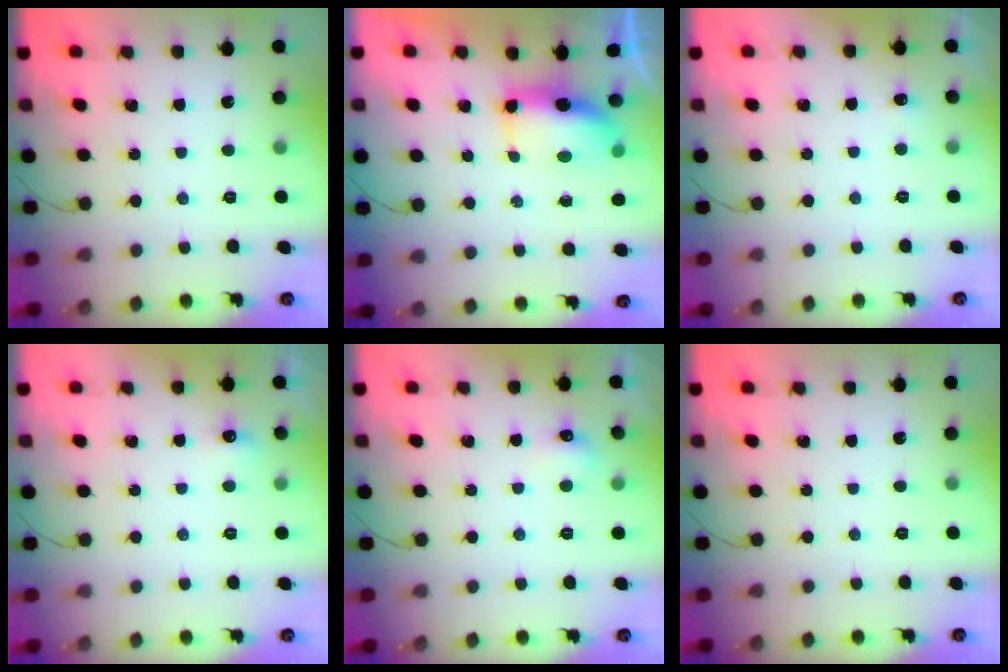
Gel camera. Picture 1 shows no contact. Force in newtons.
{"total": 7.7, "press": 7.4, "slide": 2.0}
{"total": 2.5, "press": 2.2, "slide": 1.1}
{"total": 11.4, "press": 3.9, "slide": 10.8}
{"total": 4.7, "press": 4.5, "slide": 1.2}
{"total": 0.0}